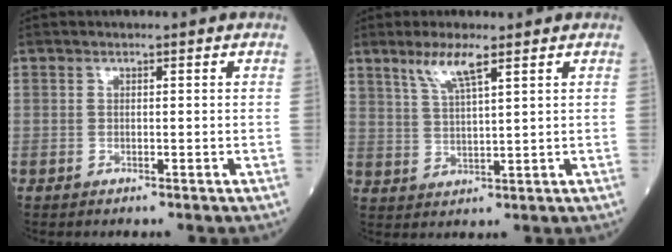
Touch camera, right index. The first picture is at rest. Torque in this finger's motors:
{"motor_torque": [0.09, 0.13, 0.09, 0.06]}